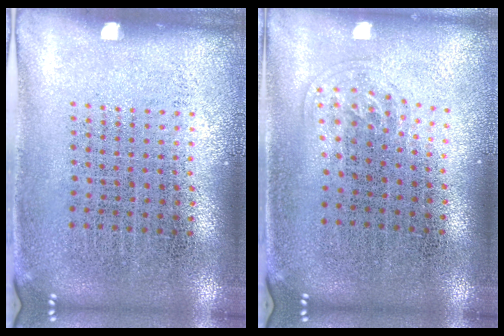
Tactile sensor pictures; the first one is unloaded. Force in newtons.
{"total": 0.9, "press": 0.6, "slide": 0.7}